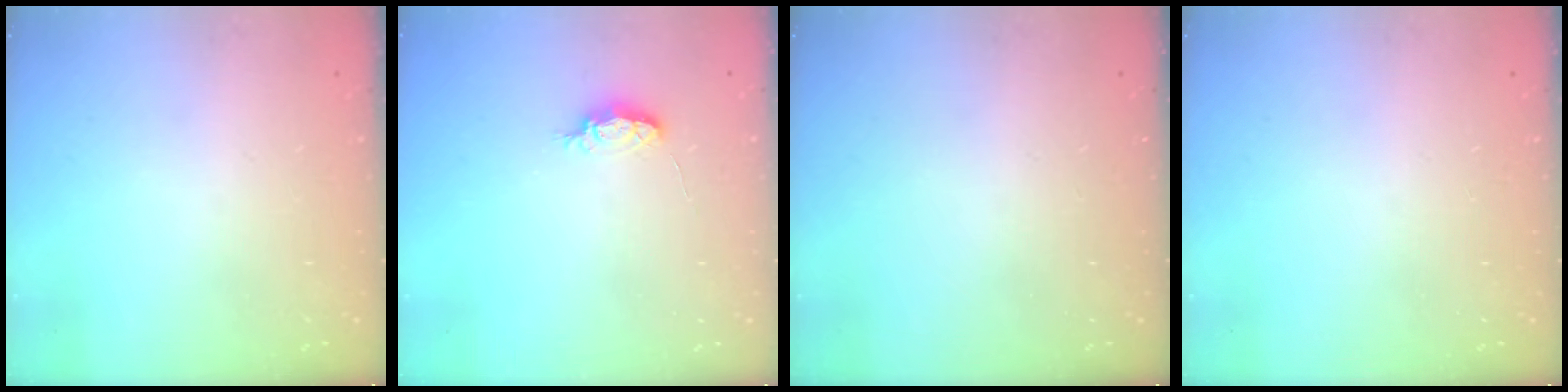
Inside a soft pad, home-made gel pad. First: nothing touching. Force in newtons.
{"total": 3.7, "press": 3.7, "slide": 0.5}
{"total": 0.0}
{"total": 0.0}